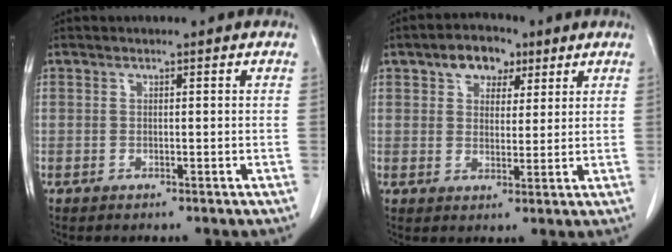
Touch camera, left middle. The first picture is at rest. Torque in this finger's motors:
{"motor_torque": [0.60, -0.42, 0.08, 0.04]}